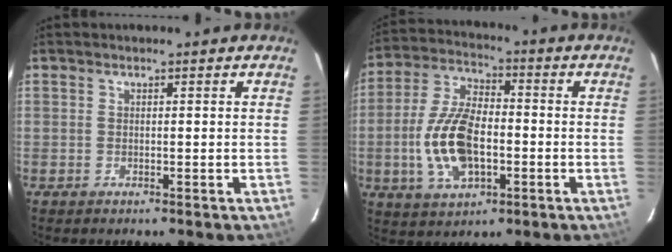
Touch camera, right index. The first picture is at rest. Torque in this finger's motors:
{"motor_torque": [1.56, -0.55, 0.49, 0.21]}